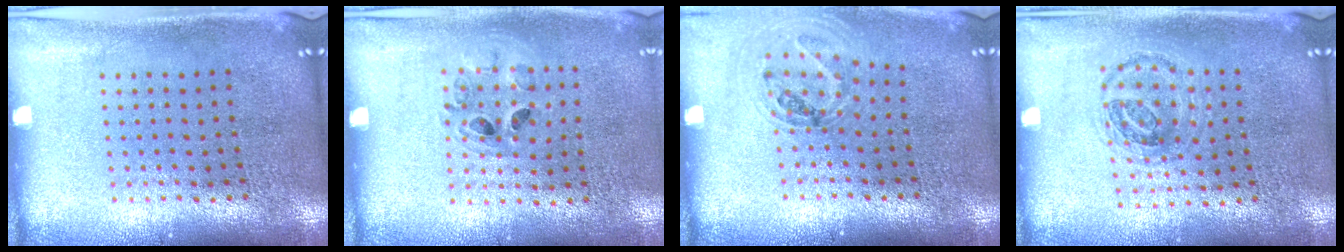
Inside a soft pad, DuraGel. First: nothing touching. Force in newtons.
{"total": 0.9, "press": 0.9, "slide": 0.1}
{"total": 0.9, "press": 0.9, "slide": 0.0}
{"total": 0.9, "press": 0.9, "slide": 0.3}